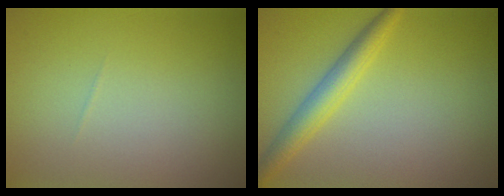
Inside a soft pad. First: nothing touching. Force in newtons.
{"total": 3.1, "press": 3.1, "slide": 0.0}